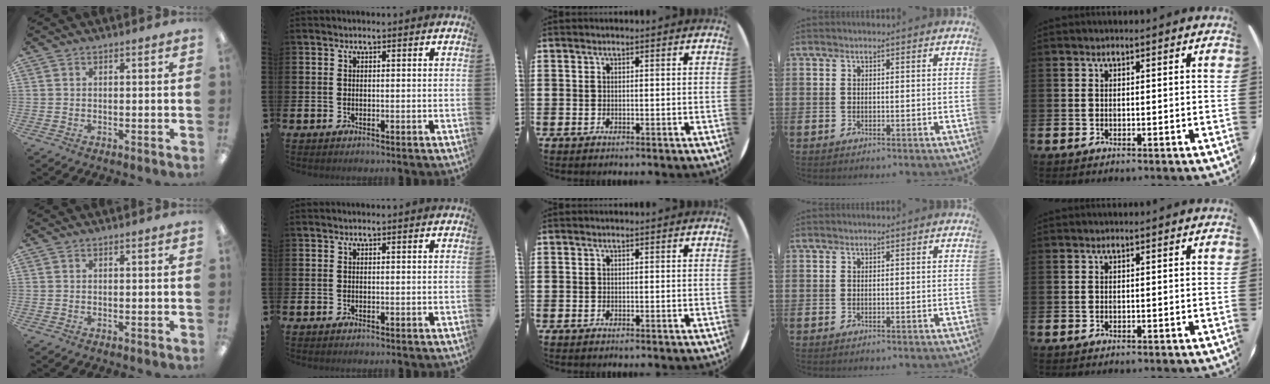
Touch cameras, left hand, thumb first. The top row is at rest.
{}